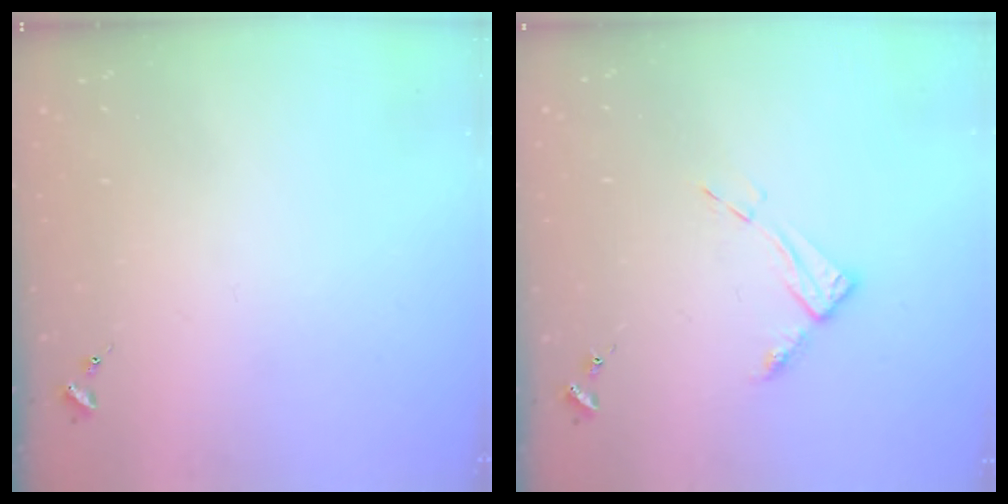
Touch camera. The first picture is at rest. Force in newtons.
{"total": 7.7, "press": 7.7, "slide": 0.6}